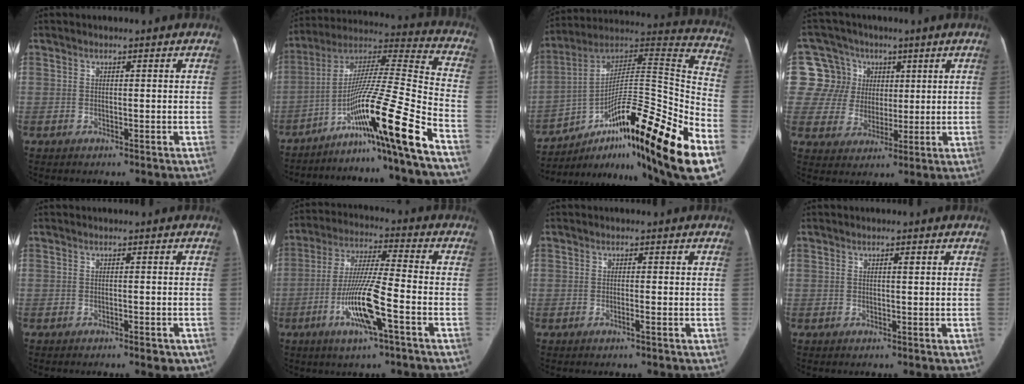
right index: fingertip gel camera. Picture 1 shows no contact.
{"total": 21.0, "force": [-11.6, -1.9, 17.4], "torque": [-0.306, -0.002, -0.197]}
{"total": 31.1, "force": [-16.1, 3.2, 26.4], "torque": [-0.336, 0.026, -0.254]}
{"total": 9.7, "force": [2.9, 9.2, 1.1], "torque": [-0.022, 0.034, 0.052]}
{"total": 2.2, "force": [-1.5, 0.6, 1.4], "torque": [-0.012, -0.002, -0.016]}
{"total": 11.7, "force": [-4.6, 0.4, 10.8], "torque": [-0.211, -0.009, -0.089]}
{"total": 0.8, "force": [-0.5, -0.2, 0.5], "torque": [-0.006, -0.001, -0.011]}
{"total": 0.7, "force": [0.2, 0.1, 0.7], "torque": [-0.012, 0.002, 0.002]}